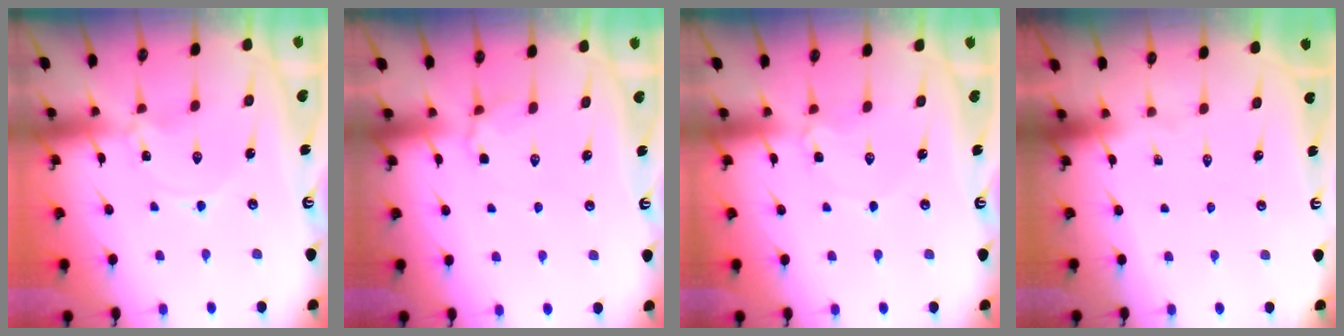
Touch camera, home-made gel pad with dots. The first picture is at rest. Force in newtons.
{"total": 5.0, "press": 4.7, "slide": 1.7}
{"total": 2.6, "press": 2.6, "slide": 0.3}
{"total": 0.0}